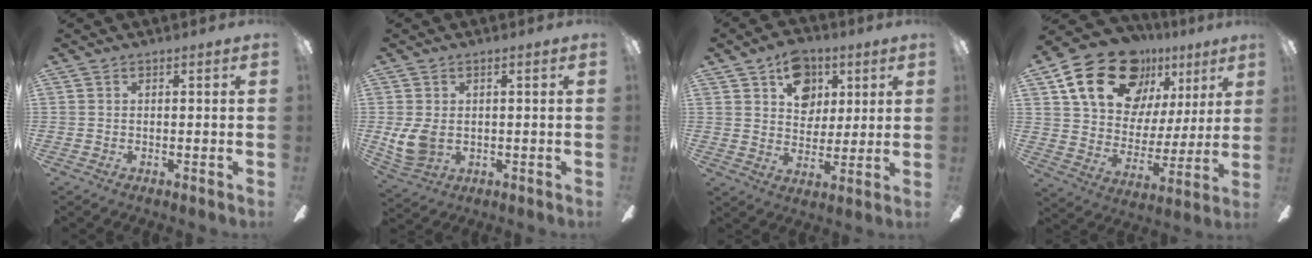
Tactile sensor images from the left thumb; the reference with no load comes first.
{"total": 6.4, "force": [-0.1, 4.3, 4.8], "torque": [-0.115, -0.003, 0.000]}
{"total": 11.6, "force": [5.7, 8.6, 5.2], "torque": [-0.061, -0.014, 0.103]}
{"total": 22.2, "force": [13.7, 14.2, 10.3], "torque": [-0.171, -0.074, 0.253]}